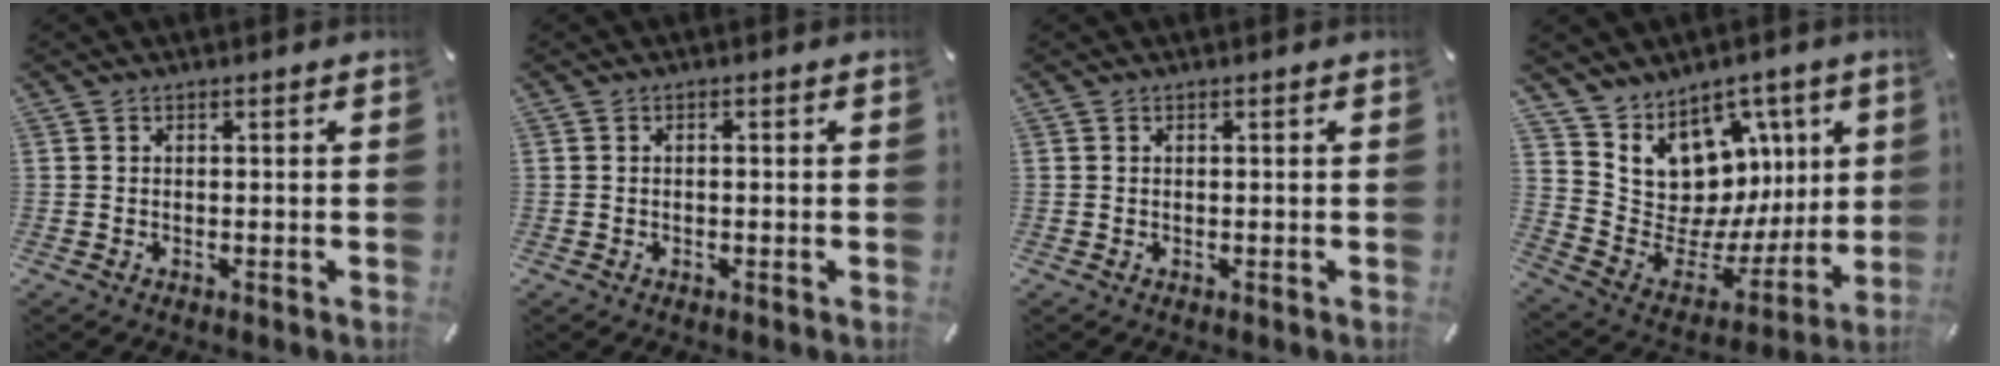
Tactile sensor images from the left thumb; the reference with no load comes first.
{"total": 0.7, "force": [-0.1, 0.3, 0.6], "torque": [-0.012, -0.001, -0.003]}
{"total": 0.0}
{"total": 11.5, "force": [5.4, 10.0, 1.9], "torque": [-0.023, -0.093, 0.119]}